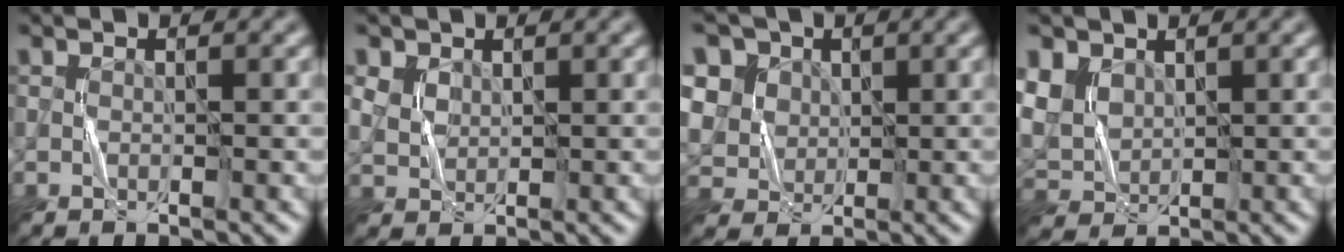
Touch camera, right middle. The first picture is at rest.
{"total": 1.7, "force": [0.9, 1.3, 0.6], "torque": [-0.016, -0.002, 0.021]}
{"total": 8.1, "force": [3.6, 6.6, 3.1], "torque": [-0.079, 0.016, 0.050]}
{"total": 3.9, "force": [1.8, 3.0, 1.8], "torque": [-0.050, -0.002, 0.037]}